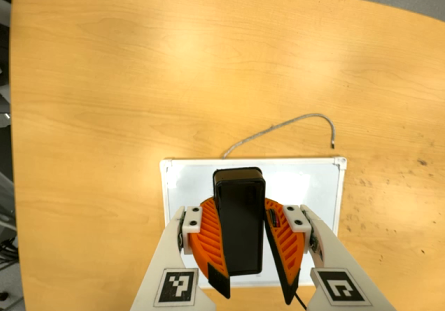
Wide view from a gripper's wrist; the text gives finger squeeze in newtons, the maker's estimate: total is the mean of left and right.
{"total": 10.7, "left": 10.4, "right": 10.9}